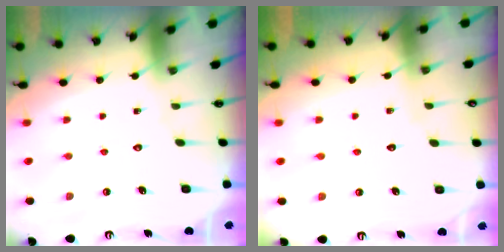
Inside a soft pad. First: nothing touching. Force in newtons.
{"total": 2.0, "press": 2.0, "slide": 0.2}